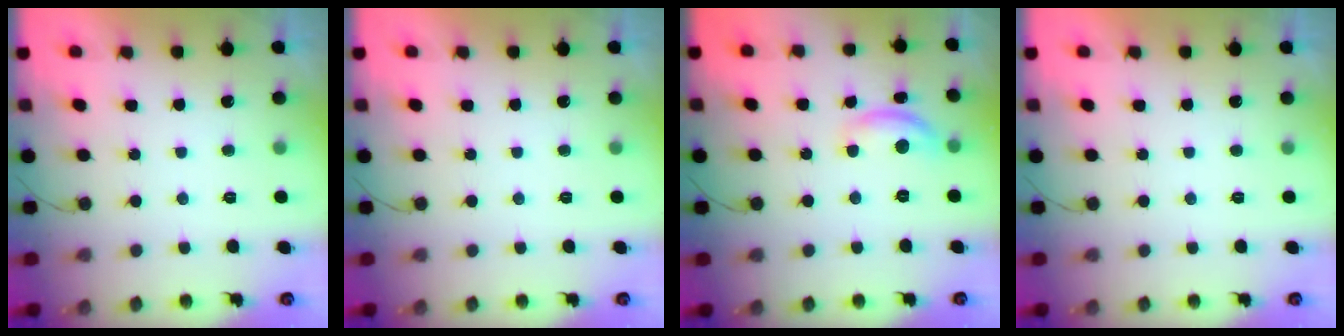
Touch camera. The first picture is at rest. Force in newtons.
{"total": 0.0}
{"total": 10.0, "press": 10.0, "slide": 0.6}
{"total": 0.0}